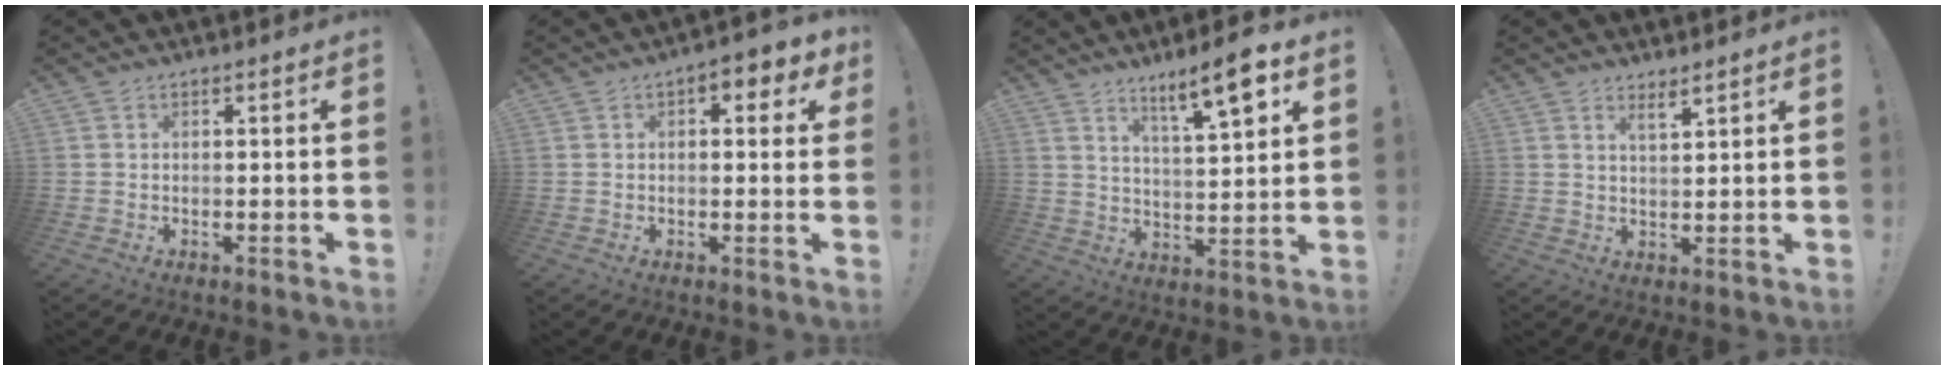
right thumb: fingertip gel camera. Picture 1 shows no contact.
{"total": 4.5, "force": [1.6, 2.3, 3.6], "torque": [-0.030, -0.006, 0.021]}
{"total": 11.3, "force": [7.0, 1.6, 8.7], "torque": [-0.130, -0.038, 0.109]}
{"total": 3.3, "force": [2.8, 0.3, 1.7], "torque": [-0.028, -0.017, 0.048]}